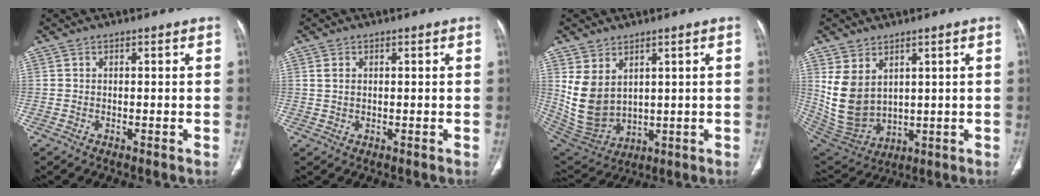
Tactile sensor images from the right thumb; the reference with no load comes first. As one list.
[{"total": 1.7, "force": [0.6, 1.1, 1.1], "torque": [-0.021, 0.003, 0.015]}, {"total": 11.2, "force": [3.4, 7.8, 7.3], "torque": [-0.130, -0.017, 0.097]}, {"total": 12.0, "force": [3.6, 8.4, 7.8], "torque": [-0.138, -0.017, 0.101]}]